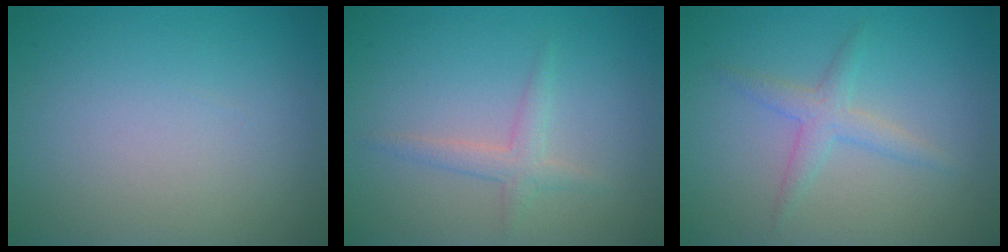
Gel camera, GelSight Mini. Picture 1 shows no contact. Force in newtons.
{"total": 2.3, "press": 2.3, "slide": 0.1}
{"total": 2.1, "press": 2.1, "slide": 0.1}